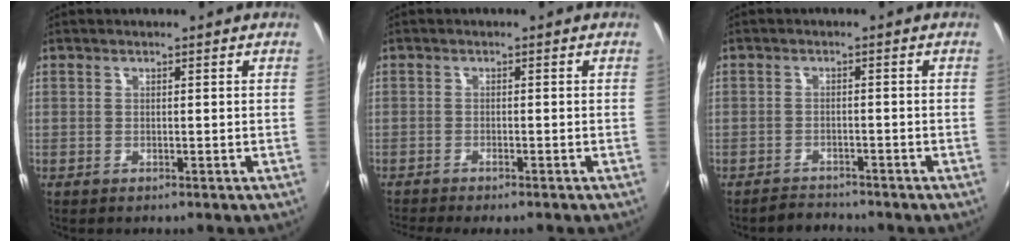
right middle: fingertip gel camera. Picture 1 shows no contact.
{"total": 3.0, "force": [-2.7, -0.1, 1.3], "torque": [-0.036, -0.014, -0.050]}
{"total": 2.9, "force": [-2.7, 0.9, -0.1], "torque": [-0.012, 0.003, -0.049]}